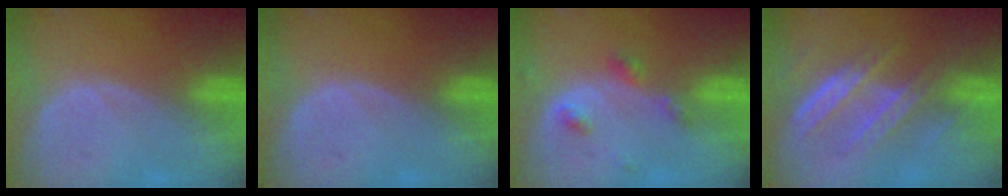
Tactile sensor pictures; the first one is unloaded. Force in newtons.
{"total": 0.0}
{"total": 3.4, "press": 3.4, "slide": 0.5}
{"total": 7.7, "press": 7.0, "slide": 3.1}